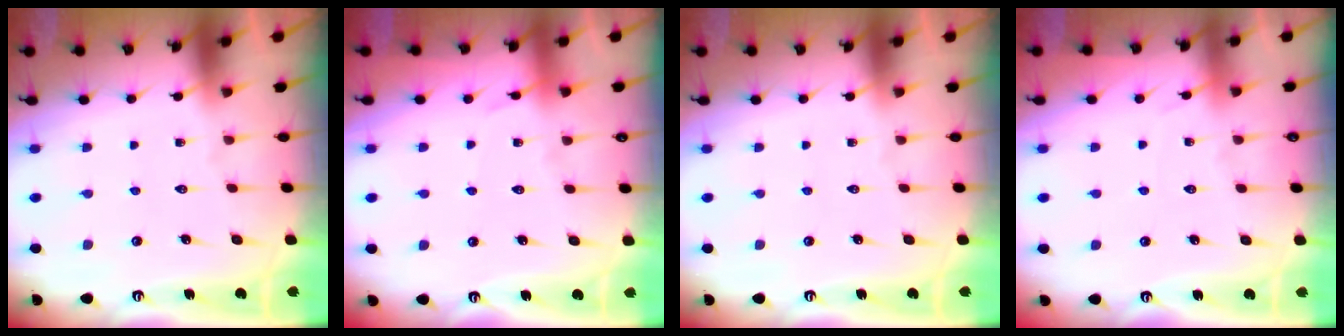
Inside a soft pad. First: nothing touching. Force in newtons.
{"total": 4.0, "press": 4.0, "slide": 0.4}
{"total": 0.0}
{"total": 4.4, "press": 4.4, "slide": 0.6}